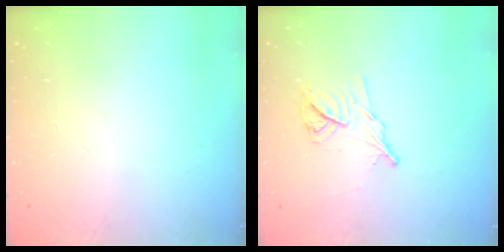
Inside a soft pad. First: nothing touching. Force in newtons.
{"total": 10.0, "press": 10.0, "slide": 0.1}